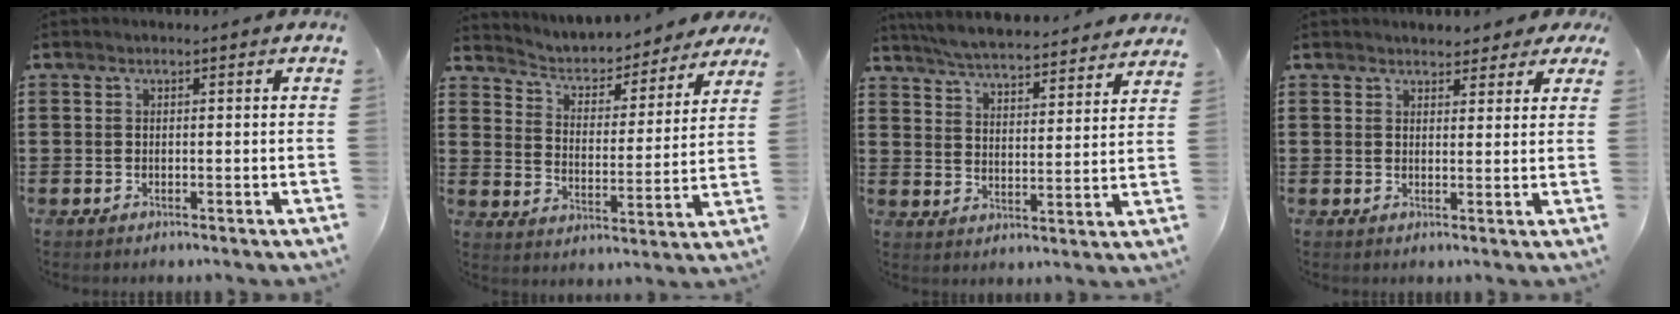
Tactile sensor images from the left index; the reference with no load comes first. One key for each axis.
{"total": 3.8, "fx": 3.5, "fy": 1.1, "fz": 0.7, "tx": -0.037, "ty": -0.026, "tz": 0.052}
{"total": 5.0, "fx": 4.9, "fy": -0.2, "fz": 0.8, "tx": -0.041, "ty": -0.036, "tz": 0.082}
{"total": 3.1, "fx": 2.8, "fy": 1.0, "fz": 0.7, "tx": -0.015, "ty": -0.004, "tz": 0.050}